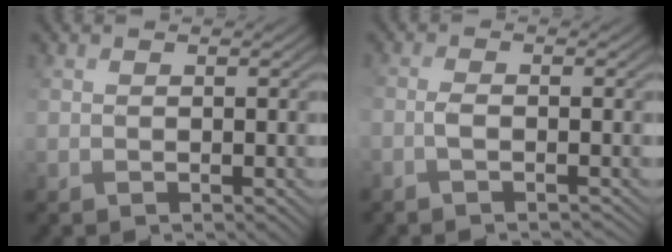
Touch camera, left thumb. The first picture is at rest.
{"total": 2.1, "force": [-1.1, 0.5, 1.8], "torque": [-0.036, 0.004, -0.027]}